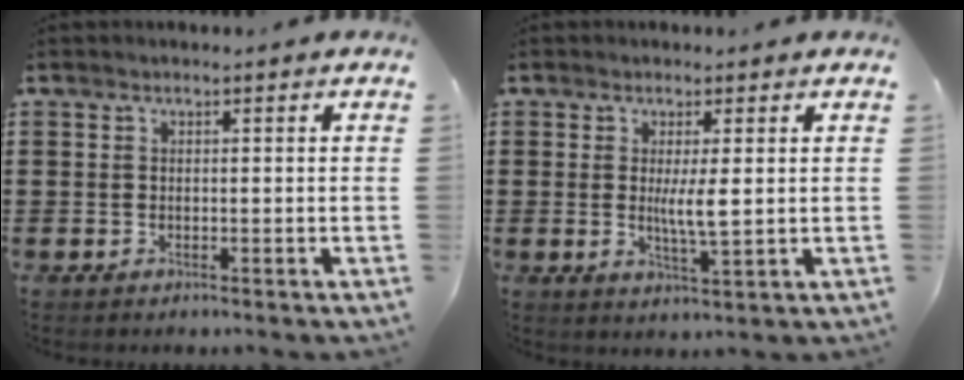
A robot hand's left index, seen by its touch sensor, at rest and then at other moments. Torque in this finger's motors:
{"motor_torque": [1.08, 0.03, 0.26, 0.08]}